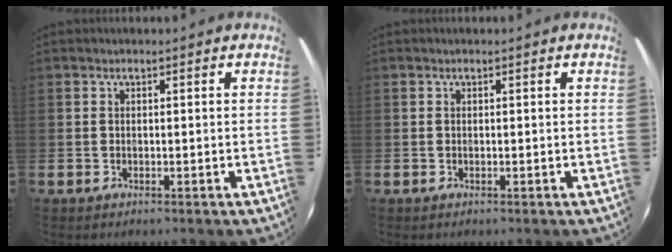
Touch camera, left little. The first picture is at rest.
{"total": 0.0}